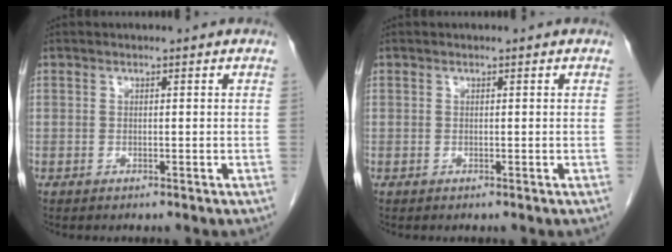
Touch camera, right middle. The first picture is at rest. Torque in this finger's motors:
{"motor_torque": [0.00, 0.00, 0.00, 0.00]}